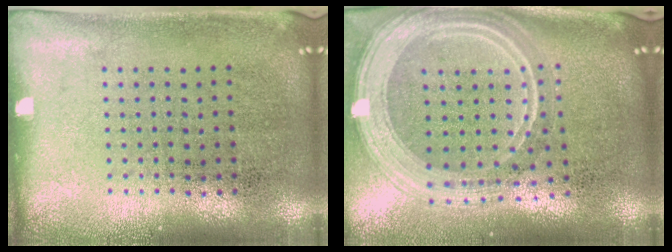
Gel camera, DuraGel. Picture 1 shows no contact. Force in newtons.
{"total": 3.0, "press": 2.4, "slide": 1.7}